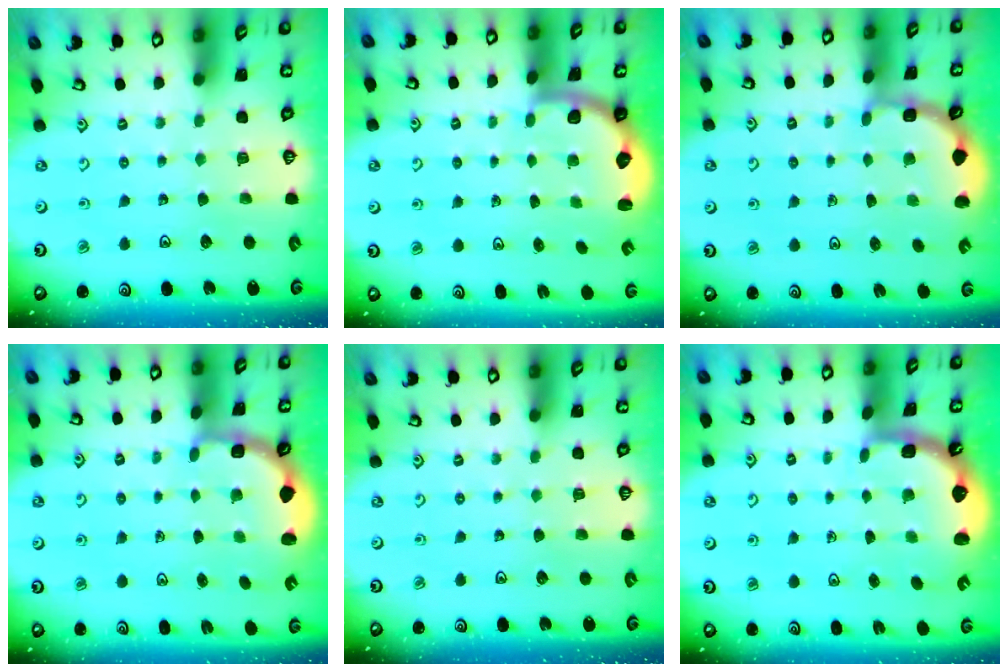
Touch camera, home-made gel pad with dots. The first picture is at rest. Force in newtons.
{"total": 2.2, "press": 2.0, "slide": 0.8}
{"total": 1.9, "press": 1.9, "slide": 0.3}
{"total": 2.9, "press": 1.9, "slide": 2.2}
{"total": 0.0}
{"total": 2.6, "press": 1.7, "slide": 1.9}